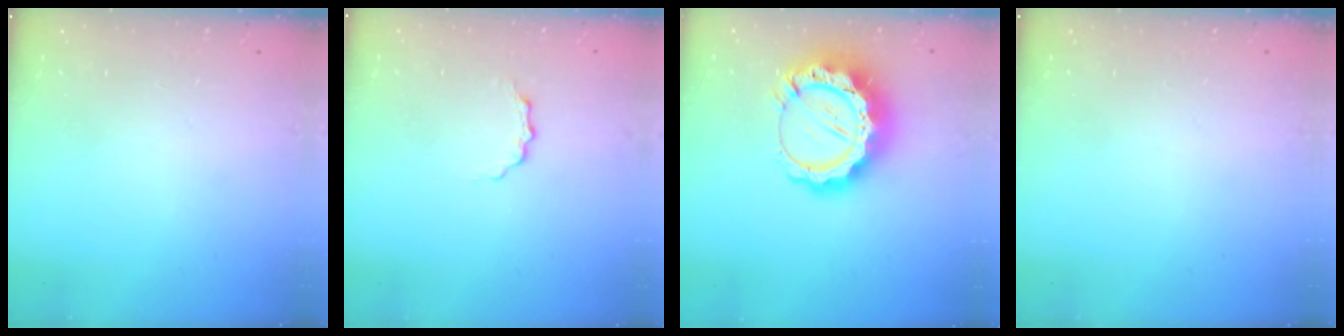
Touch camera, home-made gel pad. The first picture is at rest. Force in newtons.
{"total": 3.3, "press": 3.3, "slide": 0.4}
{"total": 17.8, "press": 17.7, "slide": 1.6}
{"total": 0.0}